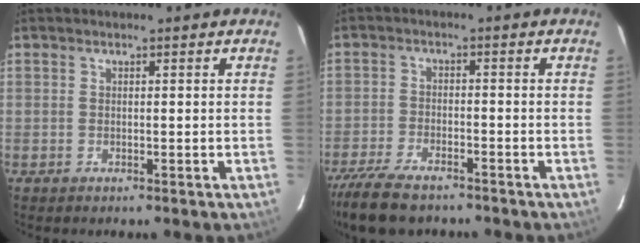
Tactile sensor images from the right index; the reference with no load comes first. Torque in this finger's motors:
{"motor_torque": [1.13, -1.02, 0.17, 0.10]}